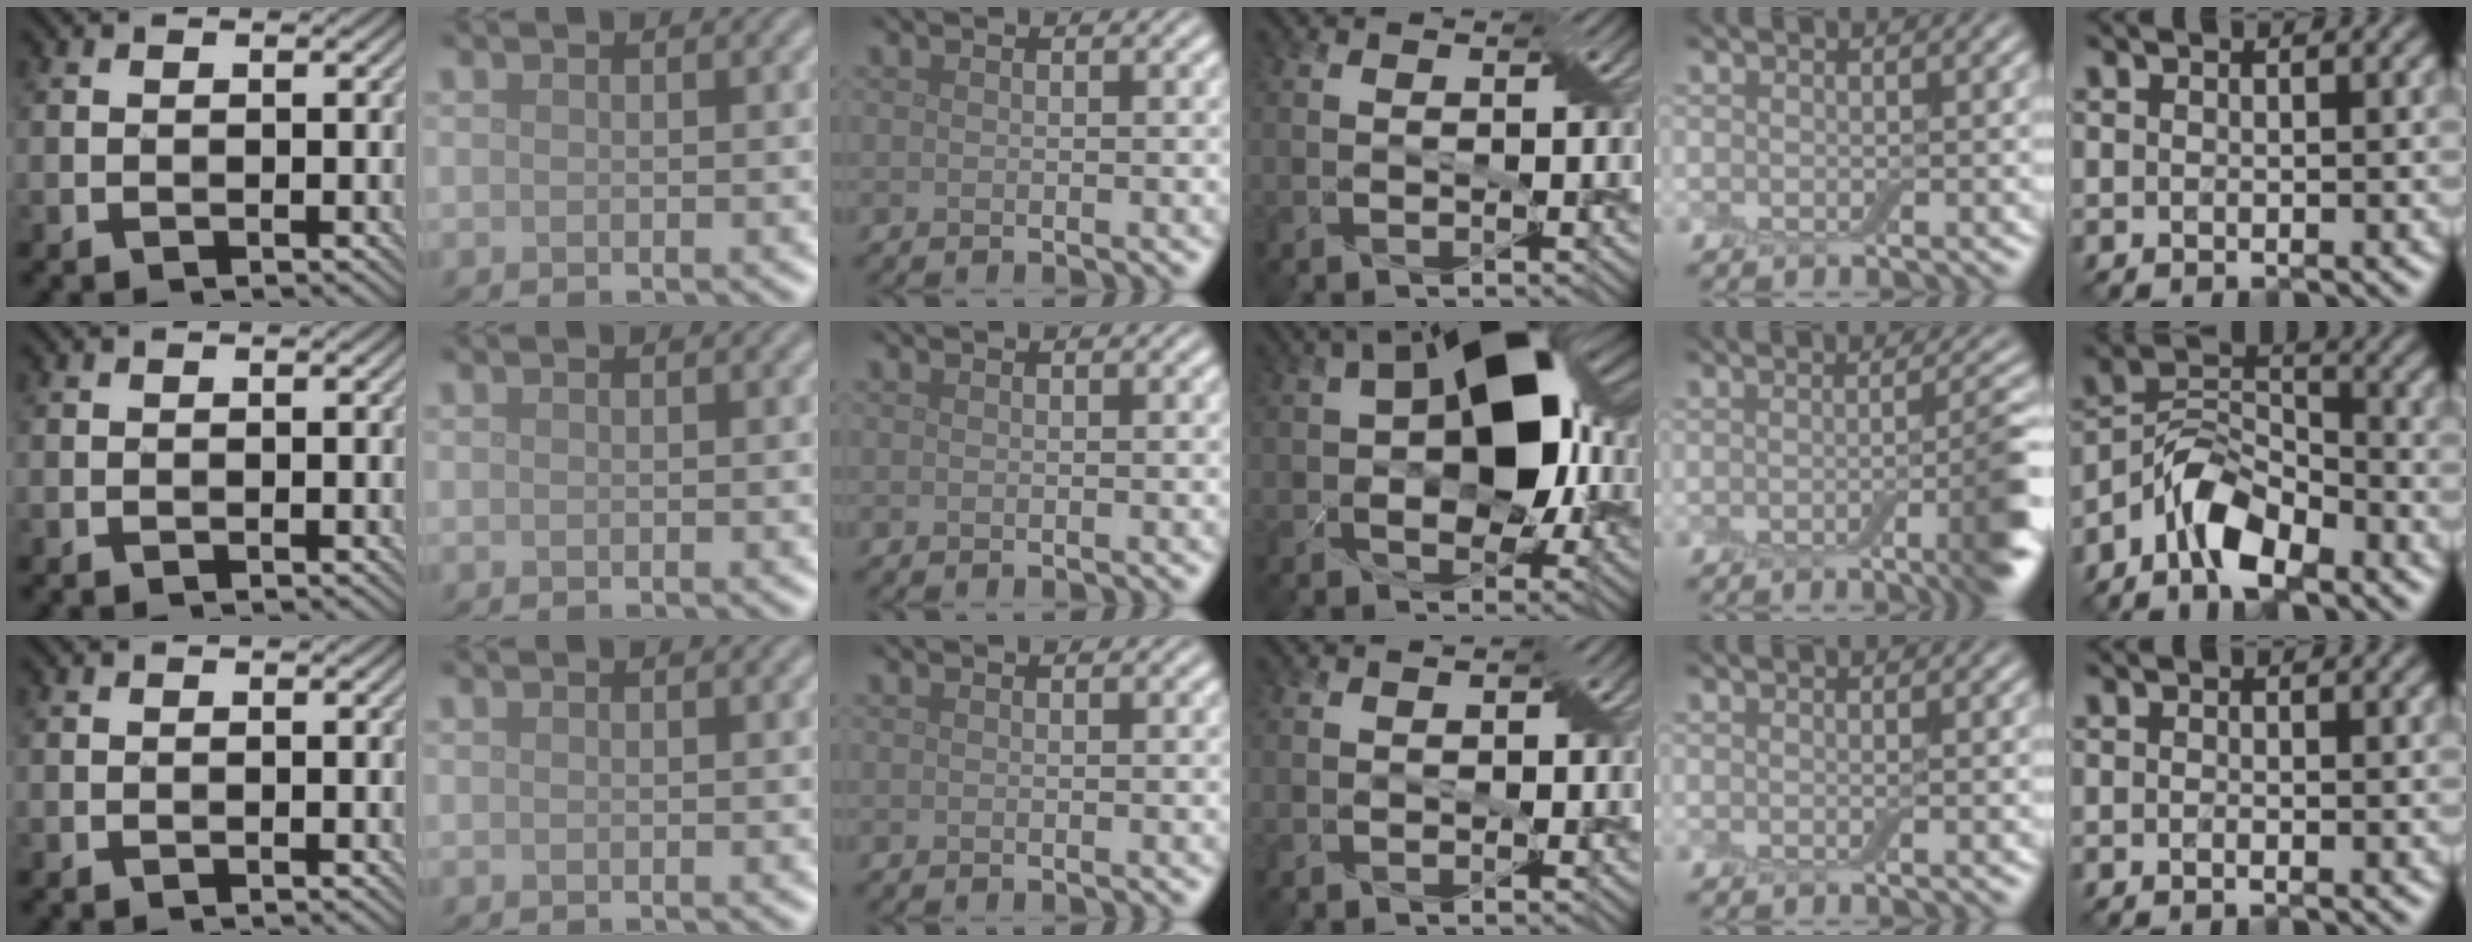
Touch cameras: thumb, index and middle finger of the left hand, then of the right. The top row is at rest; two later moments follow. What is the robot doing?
{"motion": "pour", "object": "cup"}